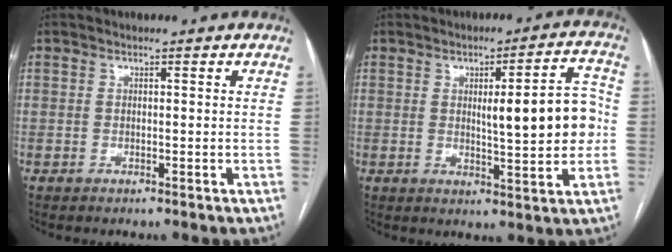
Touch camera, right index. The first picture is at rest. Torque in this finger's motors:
{"motor_torque": [0.30, 0.03, 0.23, 0.08]}